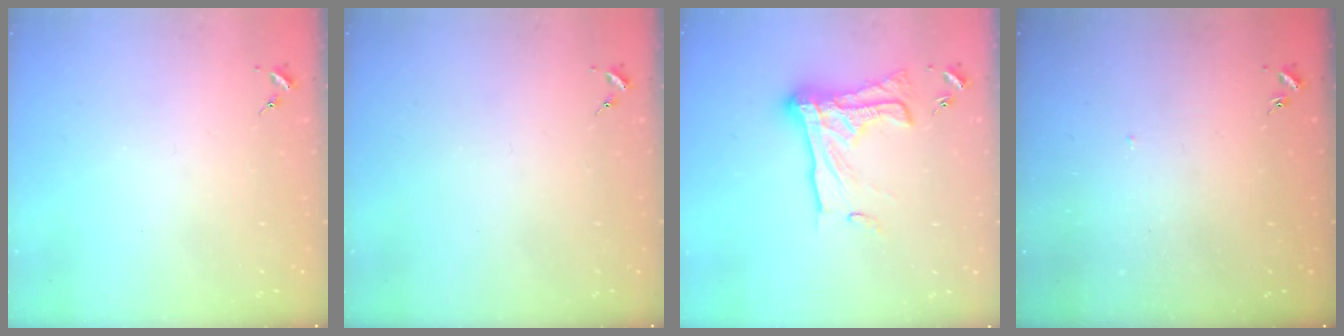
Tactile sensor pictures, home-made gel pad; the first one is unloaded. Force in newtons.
{"total": 0.0}
{"total": 19.0, "press": 18.9, "slide": 1.6}
{"total": 1.2, "press": 1.2, "slide": 0.1}